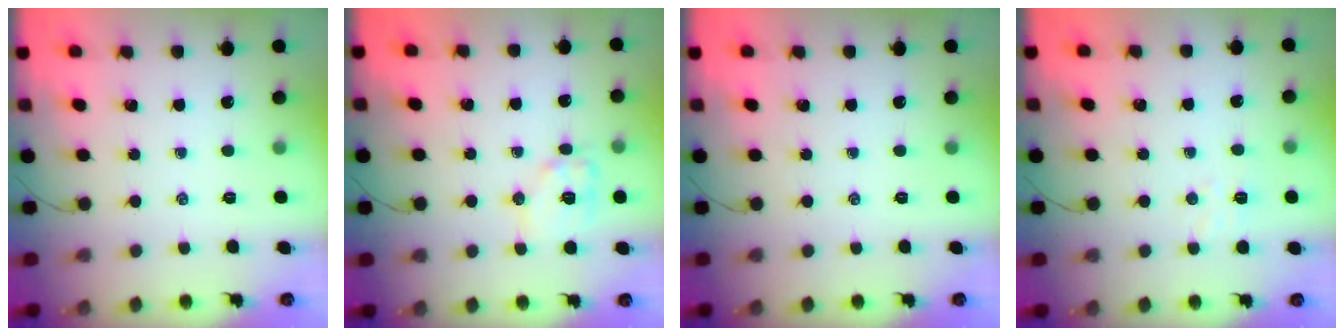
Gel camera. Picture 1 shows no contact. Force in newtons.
{"total": 9.0, "press": 9.0, "slide": 0.3}
{"total": 0.0}
{"total": 3.8, "press": 3.6, "slide": 1.1}